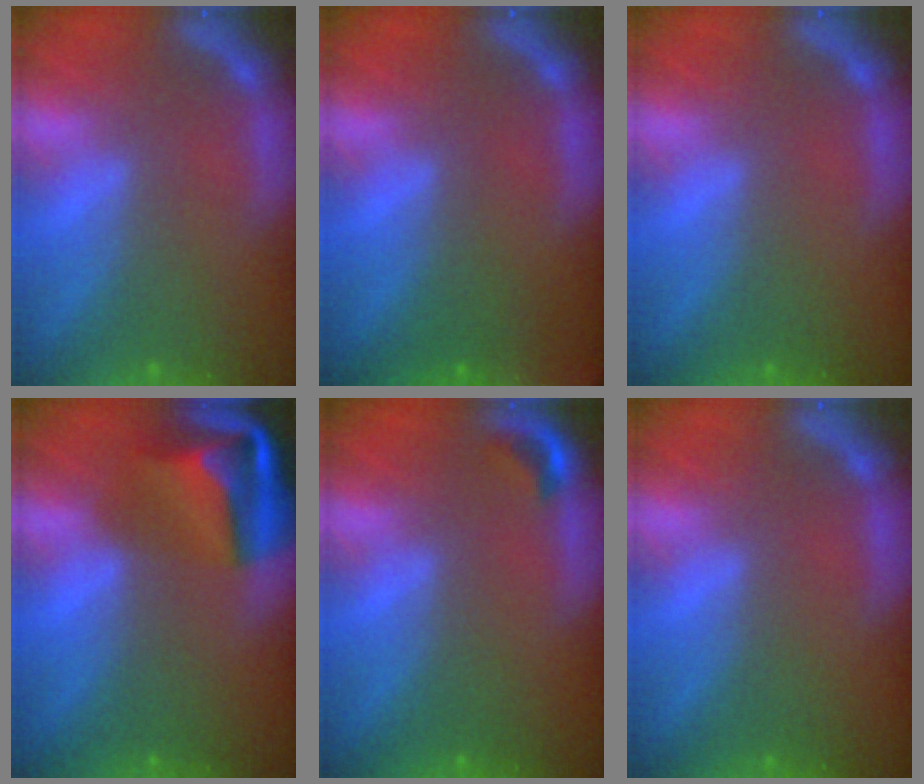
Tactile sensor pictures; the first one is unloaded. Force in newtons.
{"total": 7.0}
{"total": 0.0}
{"total": 8.9}
{"total": 1.4}
{"total": 0.0}